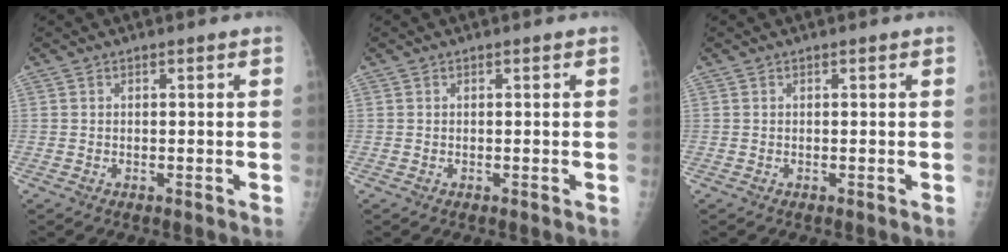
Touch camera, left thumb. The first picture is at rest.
{"total": 0.0}
{"total": 0.0}